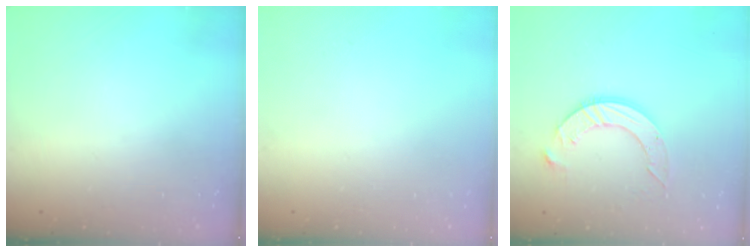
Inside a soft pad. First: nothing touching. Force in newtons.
{"total": 0.0}
{"total": 10.0, "press": 10.0, "slide": 1.0}